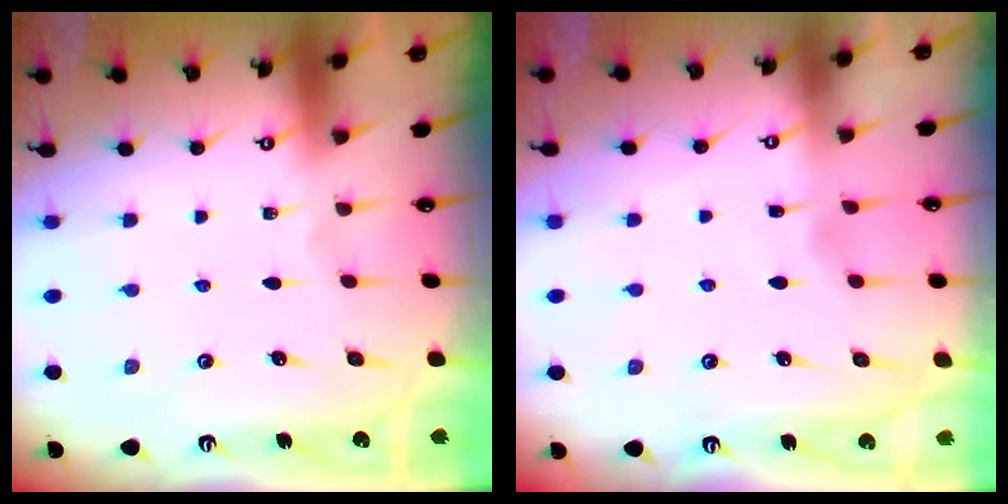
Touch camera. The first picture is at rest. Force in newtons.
{"total": 2.7, "press": 2.7, "slide": 0.3}